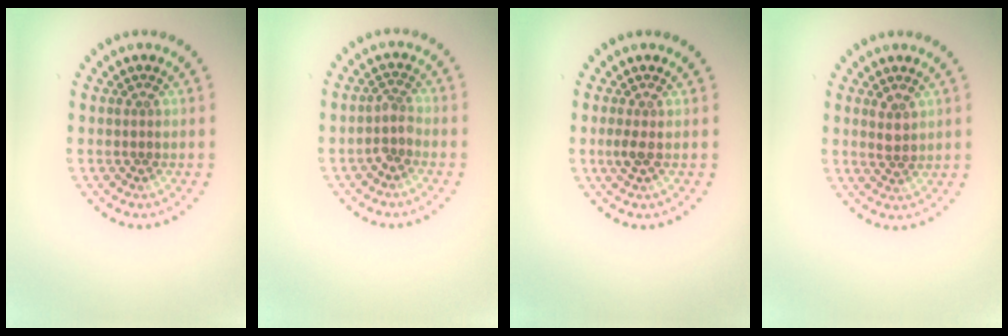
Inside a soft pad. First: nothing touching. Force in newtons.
{"total": 1.7, "press": 1.3, "slide": 1.1}
{"total": 1.0, "press": 1.0, "slide": 0.3}
{"total": 1.5, "press": 1.4, "slide": 0.5}